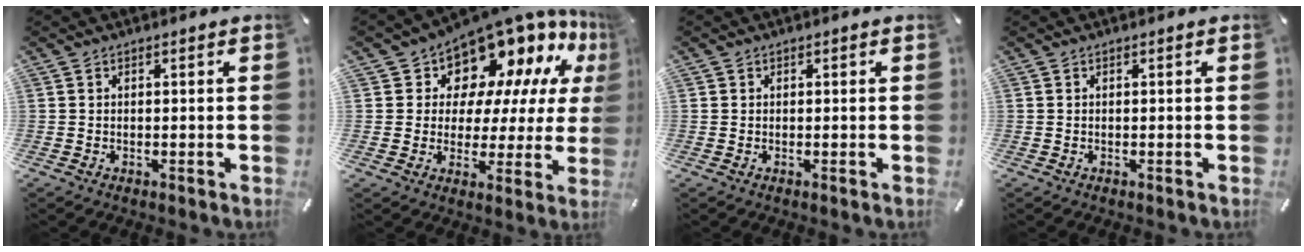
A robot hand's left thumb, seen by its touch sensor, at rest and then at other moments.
{"total": 14.7, "force": [11.7, 7.7, 4.3], "torque": [-0.069, -0.107, 0.203]}
{"total": 0.5, "force": [0.1, 0.5, 0.0], "torque": [0.003, 0.006, 0.000]}
{"total": 0.0}